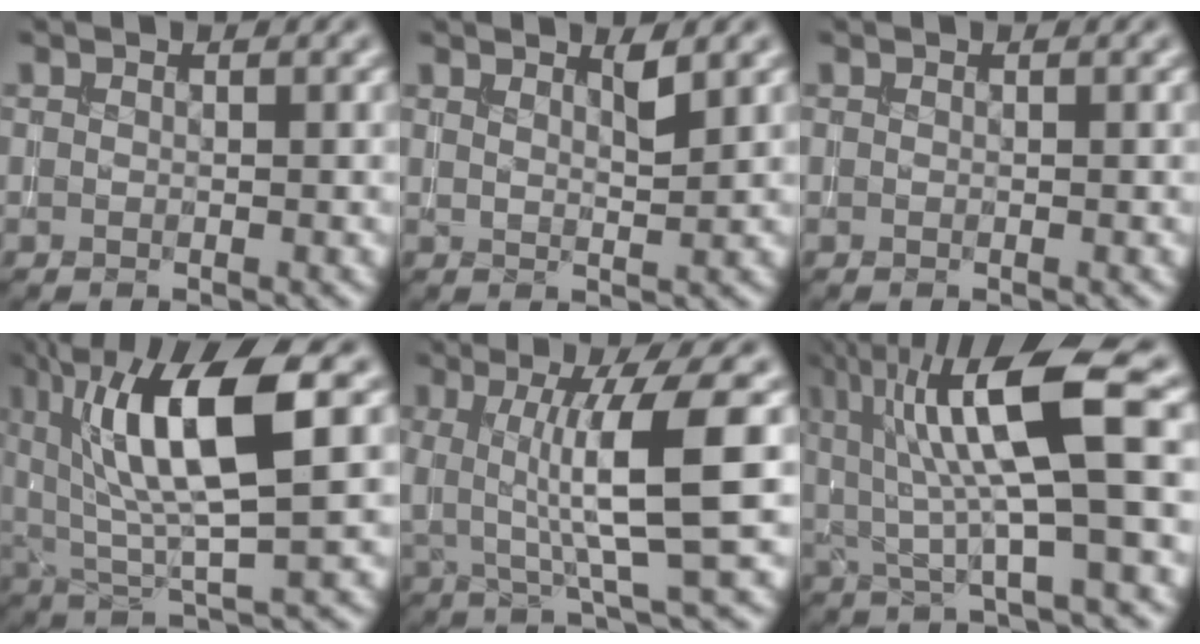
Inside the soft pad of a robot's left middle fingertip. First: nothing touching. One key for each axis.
{"total": 1.8, "fx": 1.3, "fy": 0.3, "fz": 1.2, "tx": -0.016, "ty": -0.001, "tz": 0.019}
{"total": 0.0}
{"total": 10.4, "fx": 3.5, "fy": 2.8, "fz": 9.4, "tx": -0.174, "ty": 0.001, "tz": 0.066}
{"total": 7.5, "fx": 0.6, "fy": 1.3, "fz": 7.4, "tx": -0.123, "ty": -0.003, "tz": 0.015}
{"total": 9.5, "fx": 2.4, "fy": 1.9, "fz": 9.0, "tx": -0.157, "ty": -0.002, "tz": 0.042}